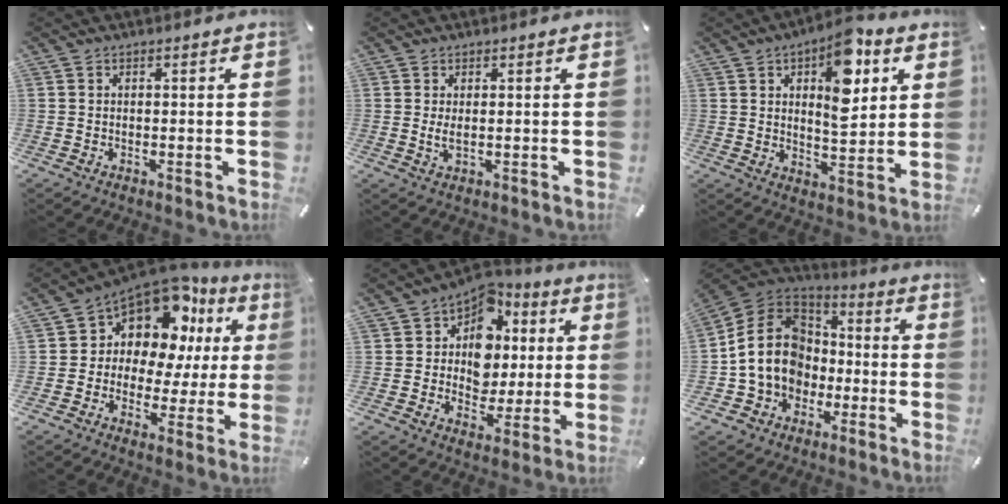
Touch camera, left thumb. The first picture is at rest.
{"total": 2.7, "force": [0.5, 1.0, 2.4], "torque": [-0.047, -0.006, 0.004]}
{"total": 13.4, "force": [5.9, 6.6, 10.0], "torque": [-0.130, -0.024, 0.096]}
{"total": 11.8, "force": [7.3, 8.0, 4.9], "torque": [-0.082, -0.076, 0.130]}
{"total": 11.4, "force": [2.6, 9.9, 5.0], "torque": [-0.078, -0.020, 0.053]}
{"total": 15.6, "force": [-2.1, 13.6, 7.3], "torque": [-0.163, 0.025, -0.035]}